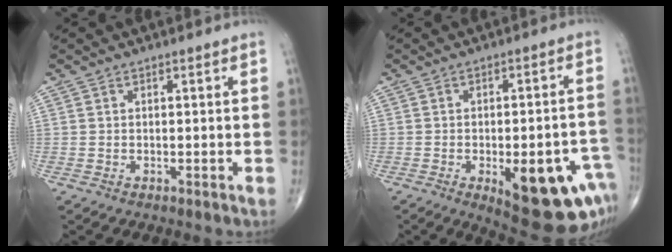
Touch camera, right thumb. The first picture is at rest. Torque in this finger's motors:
{"motor_torque": [1.68, 1.57, 0.76, -1.11, 0.30]}